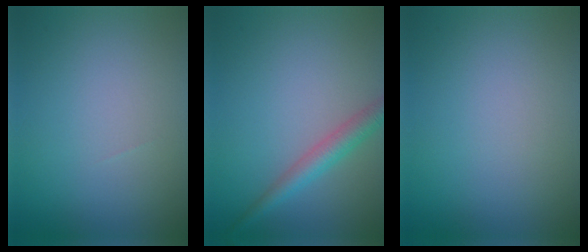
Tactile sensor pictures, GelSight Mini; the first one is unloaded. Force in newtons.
{"total": 2.7, "press": 2.7, "slide": 0.1}
{"total": 0.0}